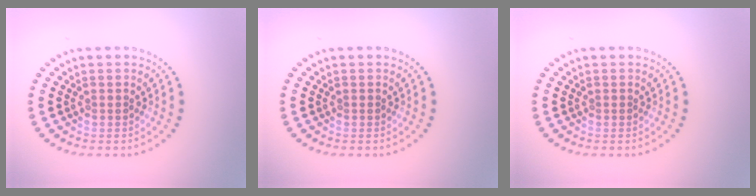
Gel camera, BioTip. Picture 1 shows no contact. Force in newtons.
{"total": 0.0}
{"total": 0.0}